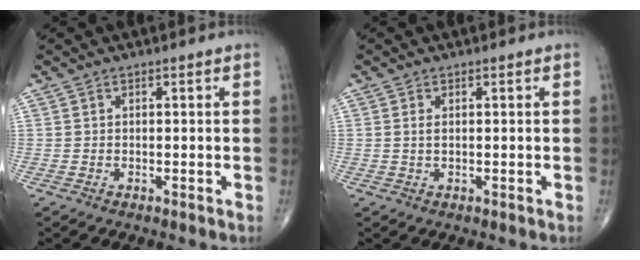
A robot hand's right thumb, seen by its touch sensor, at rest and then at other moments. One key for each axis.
{"total": 1.0, "fx": 0.3, "fy": 0.4, "fz": 0.9, "tx": -0.024, "ty": -0.002, "tz": 0.008}